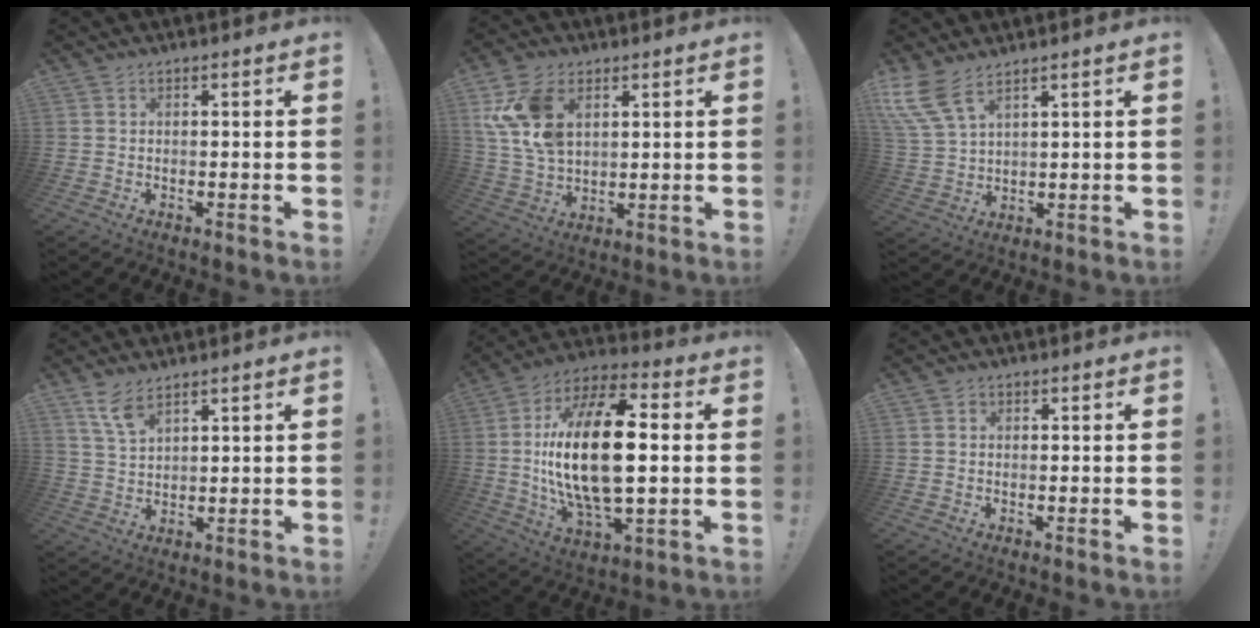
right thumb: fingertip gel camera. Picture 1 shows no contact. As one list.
[{"total": 14.4, "force": [5.5, 9.4, 9.4], "torque": [-0.191, -0.011, 0.106]}, {"total": 9.3, "force": [6.4, 3.3, 5.8], "torque": [-0.137, -0.028, 0.125]}, {"total": 6.6, "force": [4.8, 2.3, 3.9], "torque": [-0.074, -0.025, 0.088]}, {"total": 25.4, "force": [0.4, 11.6, 22.6], "torque": [-0.435, -0.002, -0.001]}, {"total": 0.6, "force": [0.1, 0.6, 0.1], "torque": [0.002, 0.001, 0.000]}]